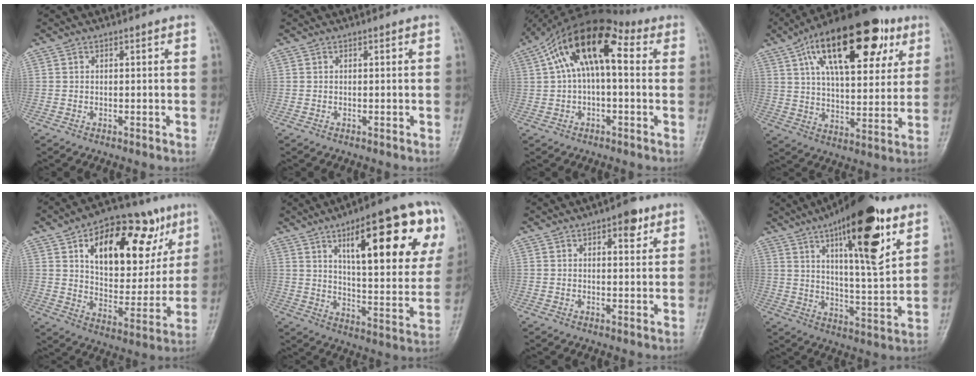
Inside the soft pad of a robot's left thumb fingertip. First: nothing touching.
{"total": 0.0}
{"total": 15.2, "force": [3.4, 7.4, 12.8], "torque": [-0.211, 0.047, 0.047]}
{"total": 25.2, "force": [11.9, 11.2, 19.2], "torque": [-0.269, -0.015, 0.193]}
{"total": 23.7, "force": [10.1, 13.0, 17.1], "torque": [-0.199, -0.014, 0.159]}
{"total": 26.5, "force": [11.7, 8.2, 22.4], "torque": [-0.282, -0.021, 0.172]}
{"total": 4.9, "force": [2.6, 2.2, 3.5], "torque": [-0.030, -0.008, 0.030]}
{"total": 20.9, "force": [10.8, 5.9, 16.9], "torque": [-0.231, -0.043, 0.166]}